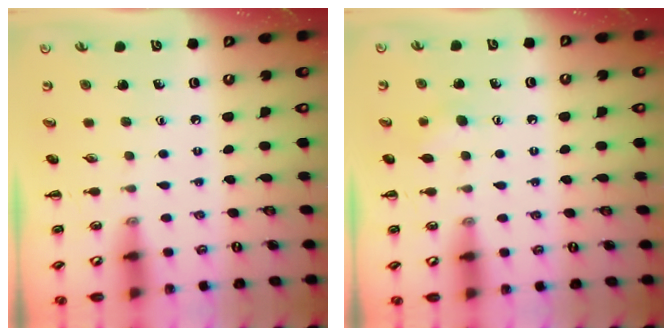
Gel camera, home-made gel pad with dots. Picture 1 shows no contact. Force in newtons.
{"total": 3.0, "press": 2.9, "slide": 0.8}